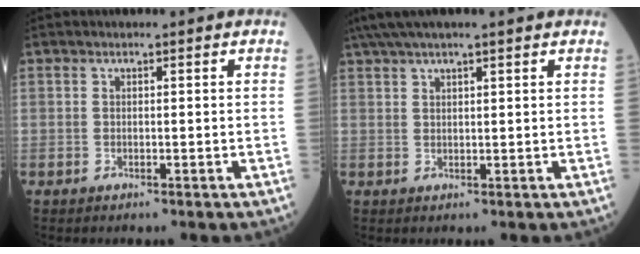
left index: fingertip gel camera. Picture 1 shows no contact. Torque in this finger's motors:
{"motor_torque": [1.10, -1.04, 0.31, 0.17]}